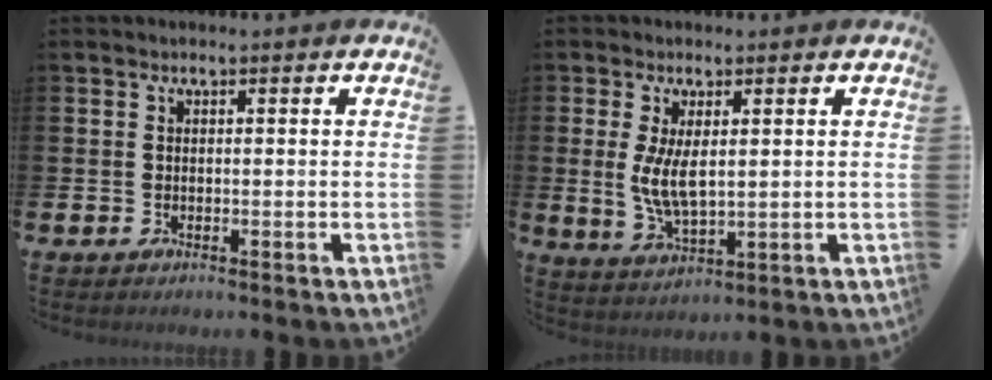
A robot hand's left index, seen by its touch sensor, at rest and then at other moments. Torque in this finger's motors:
{"motor_torque": [1.58, -0.02, 0.36, 0.21]}